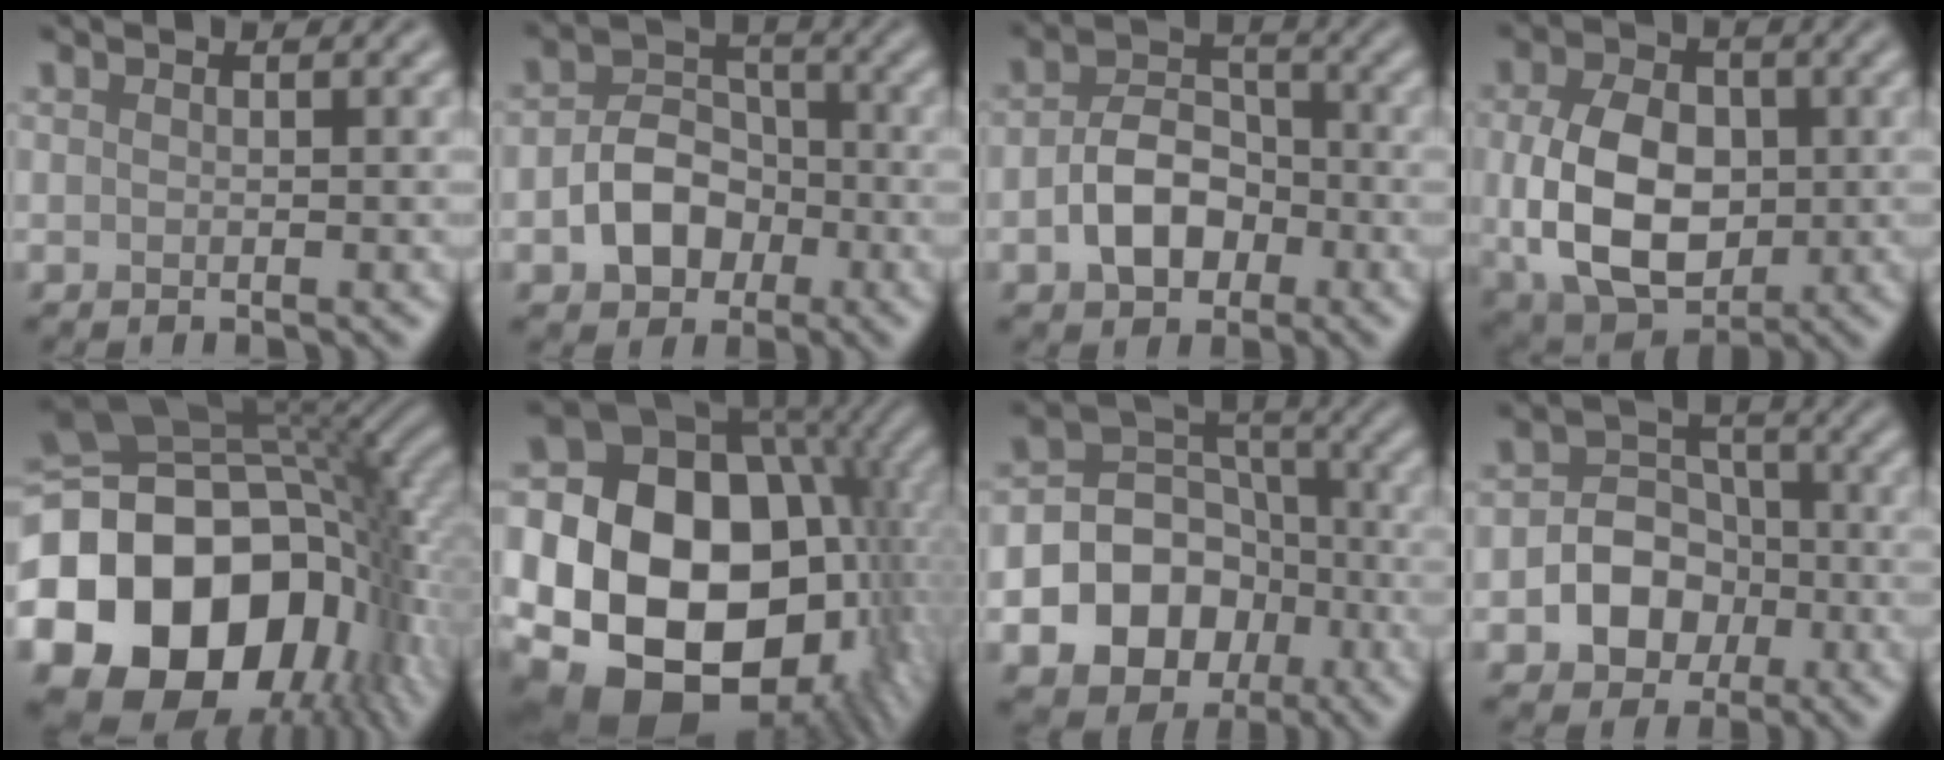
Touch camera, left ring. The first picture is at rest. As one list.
[{"total": 5.1, "force": [-1.7, 3.9, 2.9], "torque": [-0.040, 0.002, -0.032]}, {"total": 5.1, "force": [-1.6, 3.6, 3.2], "torque": [-0.054, 0.002, -0.033]}, {"total": 9.3, "force": [-0.4, 6.6, 6.6], "torque": [-0.139, -0.012, -0.004]}, {"total": 20.1, "force": [-5.2, 14.0, 13.5], "torque": [-0.270, -0.032, -0.079]}, {"total": 22.1, "force": [-1.8, 16.7, 14.3], "torque": [-0.234, 0.004, -0.037]}, {"total": 12.7, "force": [-4.9, 10.8, 4.6], "torque": [-0.080, -0.020, -0.098]}, {"total": 5.7, "force": [-1.6, 4.7, 2.7], "torque": [-0.013, 0.002, -0.051]}]